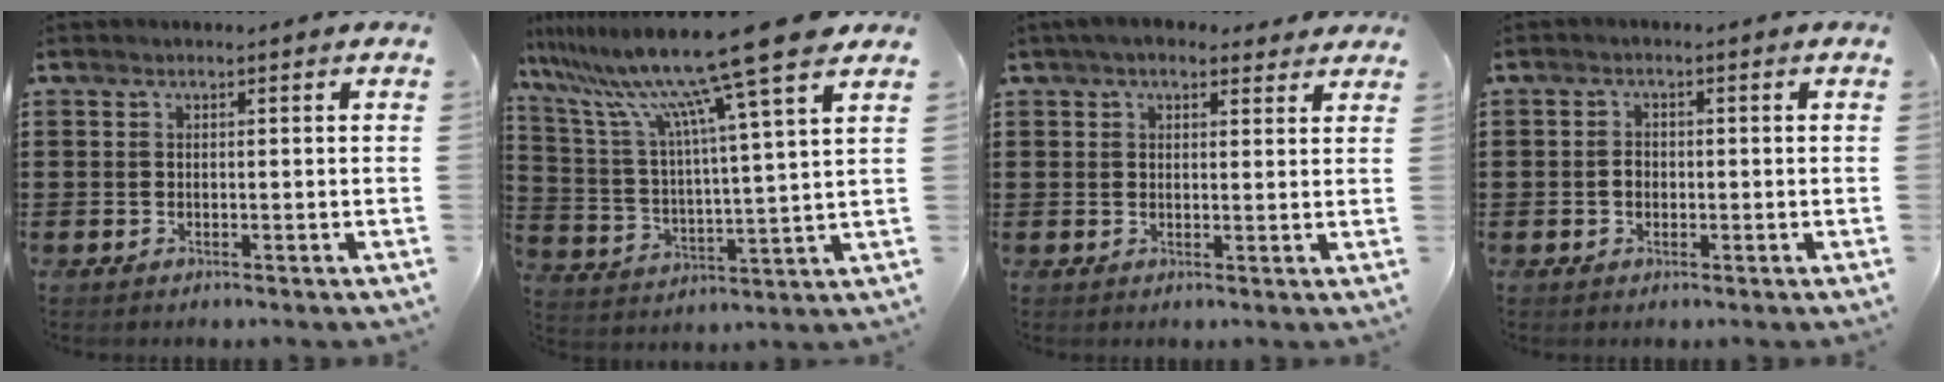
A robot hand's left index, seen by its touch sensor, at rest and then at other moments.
{"total": 15.6, "force": [12.1, -0.6, 9.9], "torque": [-0.214, -0.063, 0.194]}
{"total": 4.1, "force": [3.2, 1.7, 1.8], "torque": [-0.045, 0.002, 0.060]}
{"total": 1.8, "force": [-0.2, 1.3, 1.2], "torque": [-0.026, 0.006, -0.005]}